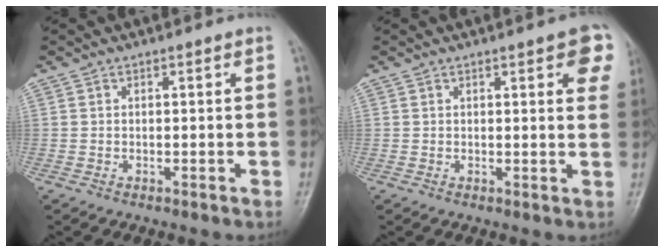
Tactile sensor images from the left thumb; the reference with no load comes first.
{"total": 6.8, "force": [3.2, 2.0, 5.7], "torque": [-0.046, -0.007, 0.030]}